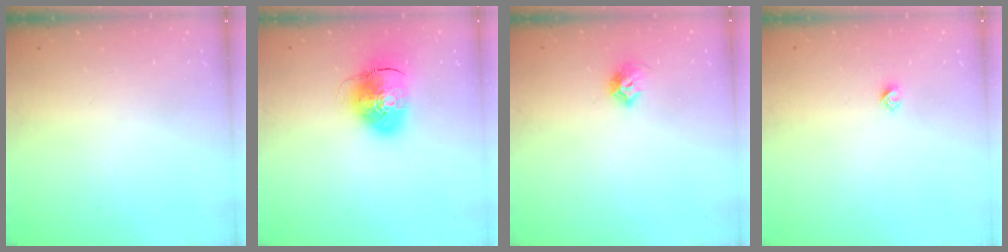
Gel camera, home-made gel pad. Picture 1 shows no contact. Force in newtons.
{"total": 10.0, "press": 9.8, "slide": 1.6}
{"total": 7.7, "press": 7.7, "slide": 1.0}
{"total": 2.4, "press": 2.4, "slide": 0.2}